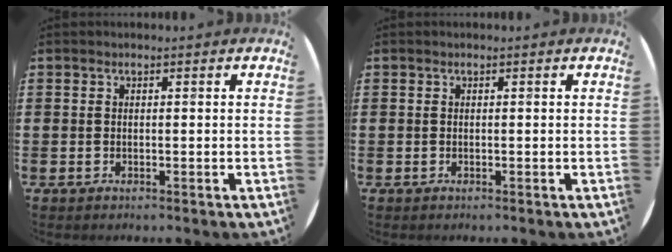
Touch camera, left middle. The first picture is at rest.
{"total": 0.0}